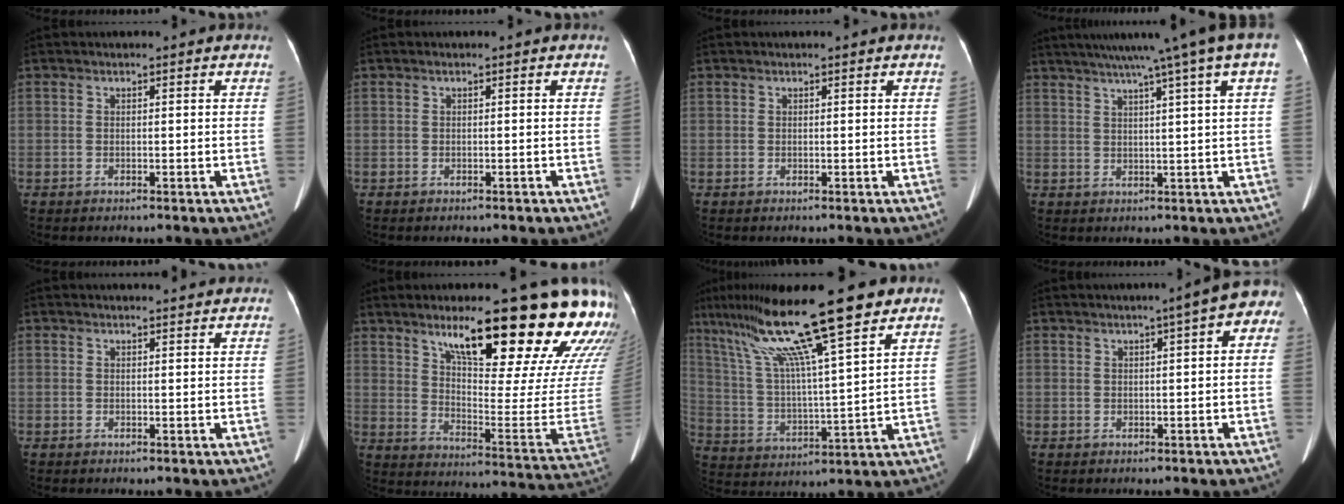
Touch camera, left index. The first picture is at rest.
{"total": 0.5, "force": [-0.4, 0.1, 0.3], "torque": [-0.007, -0.001, -0.006]}
{"total": 0.0}
{"total": 13.1, "force": [8.6, -1.5, 9.8], "torque": [-0.146, 0.026, 0.102]}
{"total": 3.6, "force": [3.5, 0.7, 0.6], "torque": [-0.009, 0.023, 0.039]}
{"total": 25.2, "force": [18.7, 3.2, 16.6], "torque": [-0.213, -0.043, 0.250]}
{"total": 20.5, "force": [14.0, 0.5, 14.9], "torque": [-0.276, 0.026, 0.246]}
{"total": 6.4, "force": [3.0, 1.3, 5.5], "torque": [-0.058, 0.022, 0.021]}